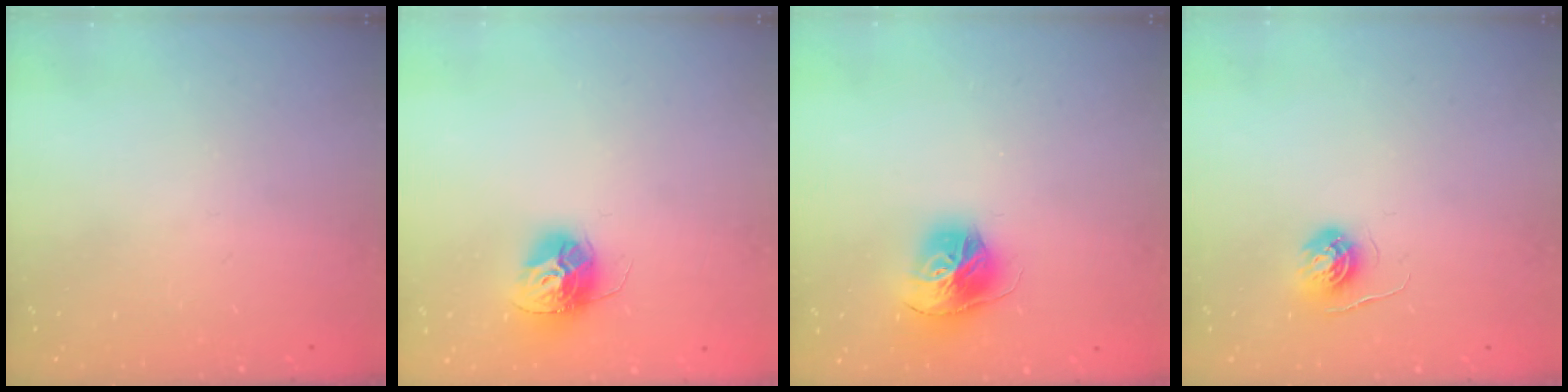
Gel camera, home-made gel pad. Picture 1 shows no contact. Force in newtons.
{"total": 14.0, "press": 13.9, "slide": 1.1}
{"total": 14.8, "press": 14.7, "slide": 1.6}
{"total": 4.3, "press": 4.3, "slide": 0.5}